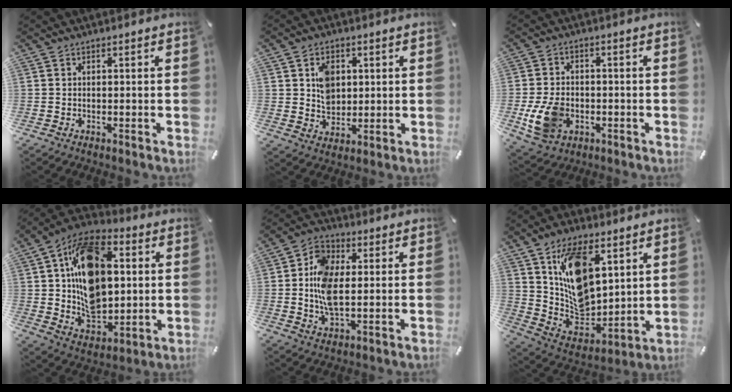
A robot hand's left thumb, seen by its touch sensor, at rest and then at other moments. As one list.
[{"total": 6.9, "force": [1.7, 5.8, 3.3], "torque": [-0.054, 0.004, 0.030]}, {"total": 10.3, "force": [-2.5, 7.8, 6.2], "torque": [-0.137, 0.007, -0.042]}, {"total": 20.1, "force": [3.7, 14.3, 13.6], "torque": [-0.237, -0.014, 0.067]}, {"total": 10.5, "force": [0.0, 6.5, 8.2], "torque": [-0.184, 0.003, -0.004]}, {"total": 15.7, "force": [7.2, 10.3, 9.4], "torque": [-0.159, -0.030, 0.140]}]